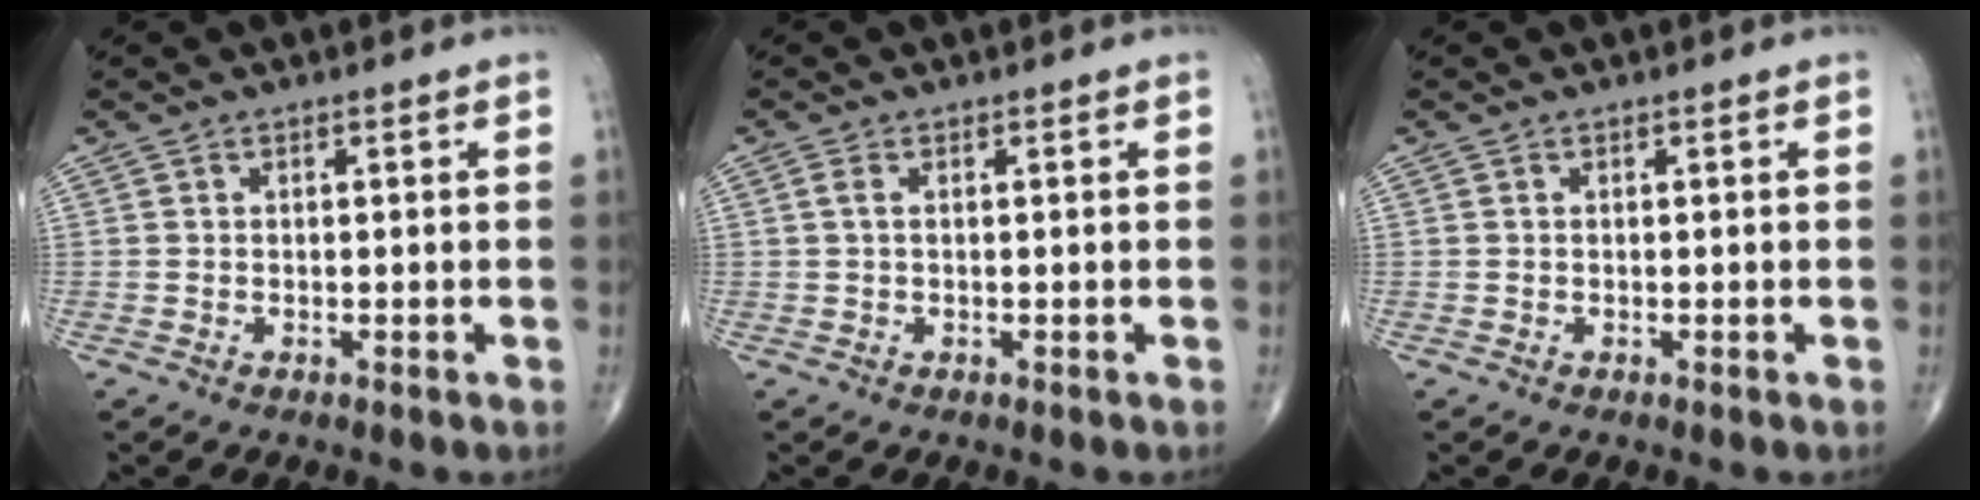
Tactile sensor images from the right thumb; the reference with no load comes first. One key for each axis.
{"total": 1.3, "fx": 0.3, "fy": 0.6, "fz": 1.2, "tx": -0.032, "ty": 0.006, "tz": 0.006}
{"total": 0.0}